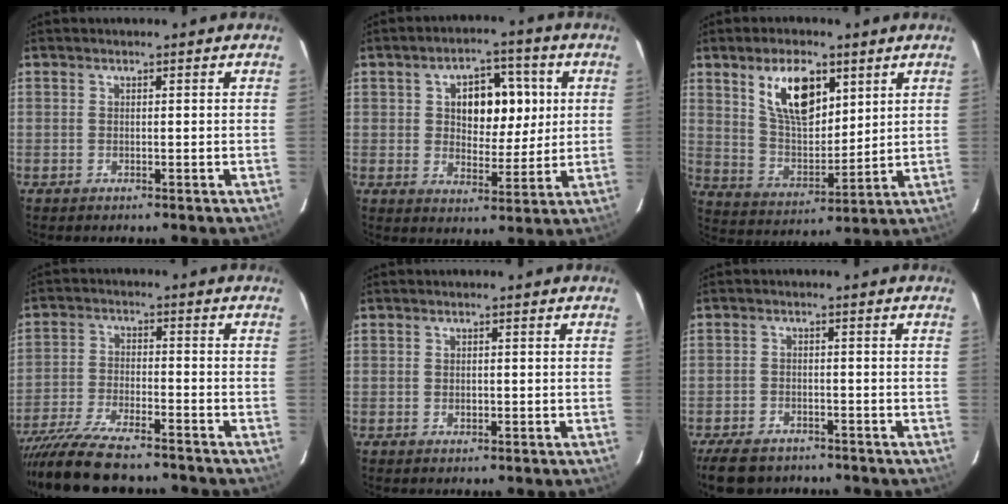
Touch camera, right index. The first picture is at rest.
{"total": 10.4, "force": [2.3, 6.7, 7.7], "torque": [-0.127, 0.018, 0.041]}
{"total": 12.8, "force": [6.5, 6.2, 9.2], "torque": [-0.156, 0.006, 0.130]}
{"total": 16.7, "force": [-14.3, 3.3, 7.8], "torque": [-0.170, -0.038, -0.244]}
{"total": 1.1, "force": [-0.1, 0.9, 0.6], "torque": [-0.008, 0.001, -0.002]}
{"total": 9.0, "force": [-7.0, 4.4, 3.5], "torque": [-0.096, -0.002, -0.115]}